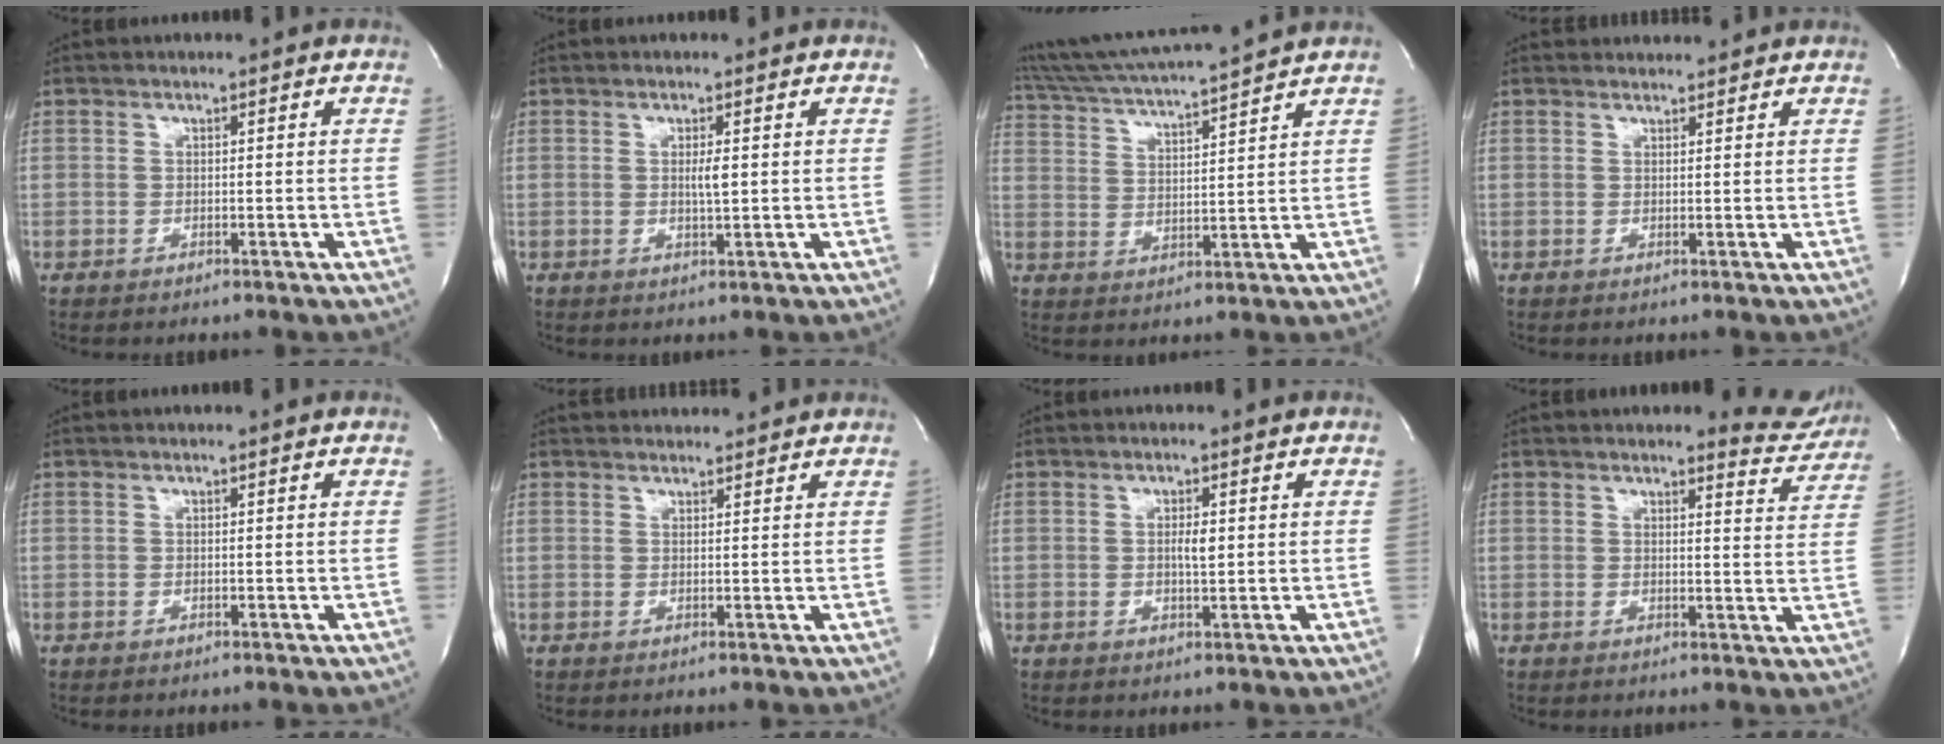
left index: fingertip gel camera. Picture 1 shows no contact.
{"total": 1.9, "force": [0.2, 0.1, 1.8], "torque": [-0.037, -0.004, 0.004]}
{"total": 14.4, "force": [13.1, -1.1, 5.8], "torque": [-0.115, 0.005, 0.214]}
{"total": 3.6, "force": [3.5, 0.6, 0.1], "torque": [-0.005, 0.021, 0.047]}
{"total": 0.0}
{"total": 5.8, "force": [5.7, 1.1, 0.9], "torque": [-0.009, 0.025, 0.072]}
{"total": 2.0, "force": [0.2, 0.4, 1.9], "torque": [-0.036, -0.003, 0.004]}
{"total": 5.6, "force": [5.6, 0.9, 0.0], "torque": [0.012, -0.039, 0.044]}